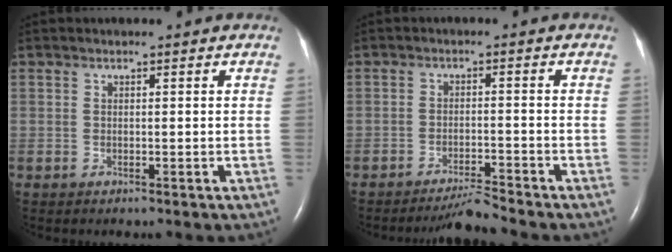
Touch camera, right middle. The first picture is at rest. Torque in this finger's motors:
{"motor_torque": [0.00, -0.01, -0.02, 0.01]}